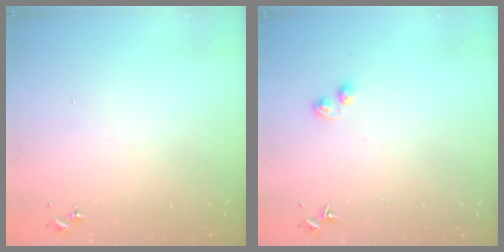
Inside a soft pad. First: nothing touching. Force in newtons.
{"total": 2.7, "press": 2.7, "slide": 0.4}